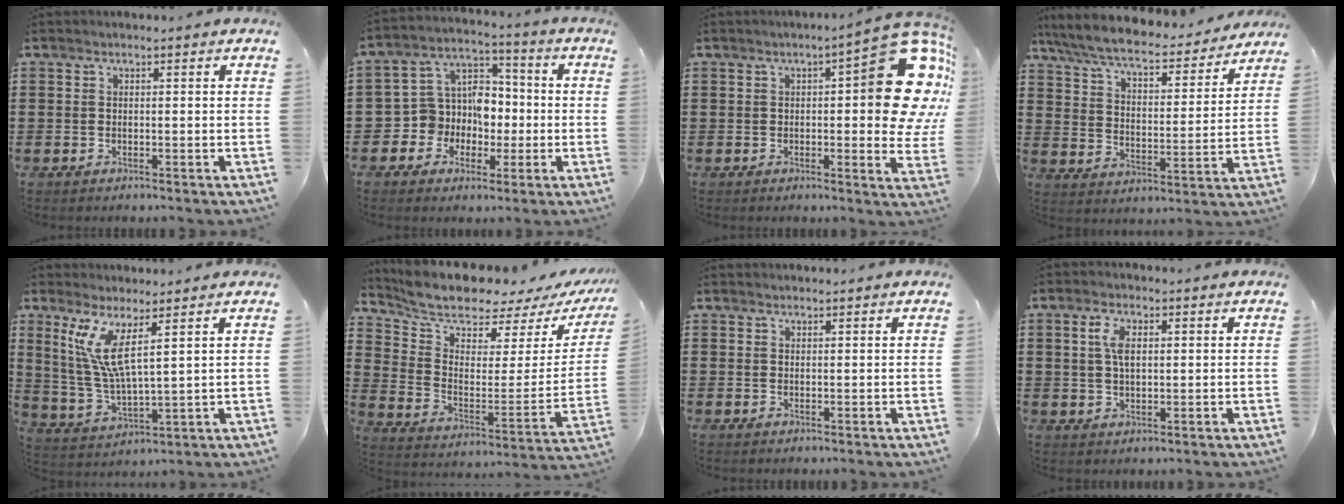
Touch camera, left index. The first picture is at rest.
{"total": 7.8, "force": [-1.7, 7.4, 1.9], "torque": [-0.077, 0.001, -0.033]}
{"total": 14.6, "force": [3.8, 4.3, 13.4], "torque": [-0.168, -0.023, 0.059]}
{"total": 7.0, "force": [6.3, 0.9, 2.9], "torque": [-0.085, -0.040, 0.107]}
{"total": 8.1, "force": [4.8, 1.1, 6.4], "torque": [-0.146, -0.022, 0.084]}
{"total": 7.3, "force": [7.0, 1.3, 1.6], "torque": [-0.076, -0.062, 0.120]}
{"total": 0.8, "force": [0.8, 0.1, 0.0], "torque": [-0.002, 0.000, 0.016]}
{"total": 4.0, "force": [1.2, 1.8, 3.4], "torque": [-0.073, 0.010, 0.020]}